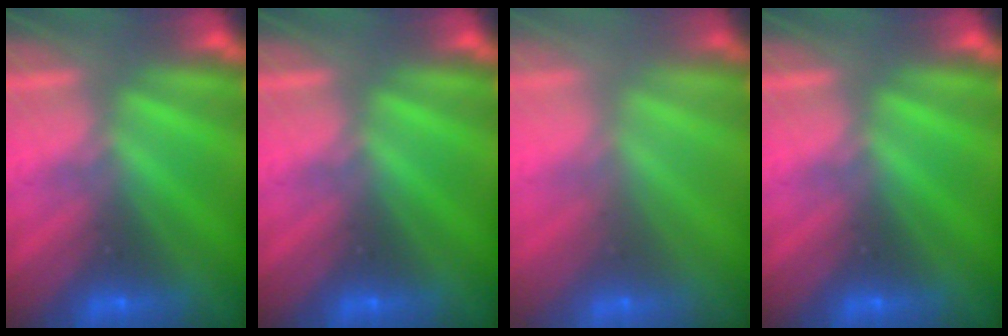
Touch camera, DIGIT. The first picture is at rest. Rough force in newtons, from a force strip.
{"total": 0.0}
{"total": 2.3}
{"total": 0.0}